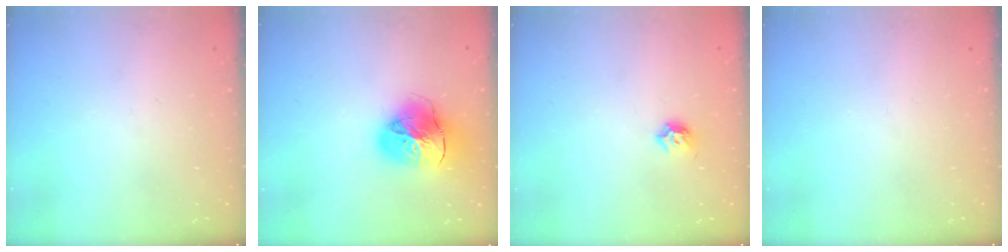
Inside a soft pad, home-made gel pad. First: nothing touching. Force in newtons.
{"total": 17.8, "press": 17.7, "slide": 2.1}
{"total": 4.3, "press": 4.2, "slide": 1.2}
{"total": 0.0}